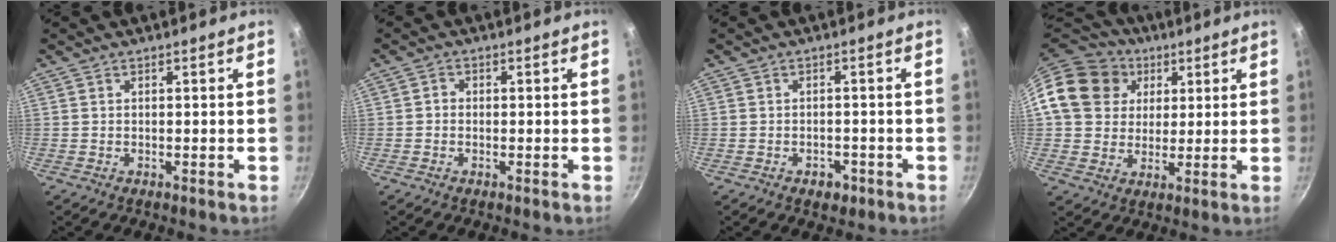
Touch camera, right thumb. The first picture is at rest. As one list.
[{"total": 1.4, "force": [-0.2, 1.2, 0.6], "torque": [-0.009, 0.006, -0.007]}, {"total": 3.1, "force": [-1.7, 2.2, 1.5], "torque": [-0.010, 0.017, -0.014]}, {"total": 16.6, "force": [5.1, 14.0, 7.4], "torque": [-0.122, 0.015, 0.083]}]